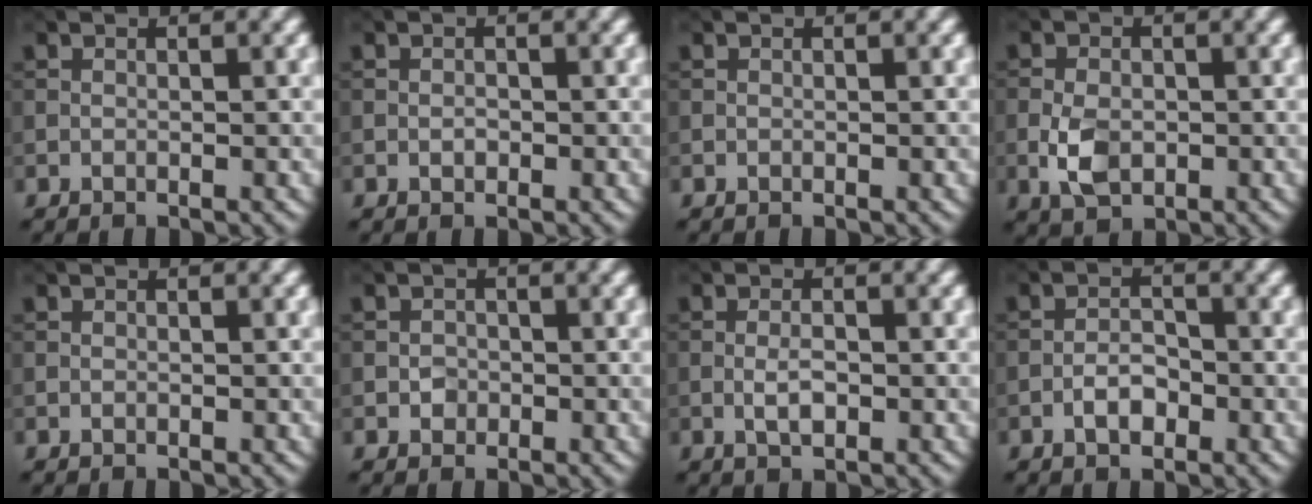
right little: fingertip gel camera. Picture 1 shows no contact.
{"total": 0.6, "force": [-0.2, 0.3, 0.4], "torque": [-0.005, 0.001, -0.004]}
{"total": 0.0}
{"total": 3.7, "force": [-1.0, 2.4, 2.6], "torque": [-0.058, -0.004, -0.023]}
{"total": 0.0}
{"total": 1.1, "force": [-0.3, 1.0, 0.3], "torque": [0.001, -0.001, -0.008]}
{"total": 1.8, "force": [-0.5, 0.7, 1.6], "torque": [-0.031, 0.001, -0.012]}
{"total": 2.2, "force": [-1.1, 1.1, 1.6], "torque": [-0.023, 0.007, -0.024]}